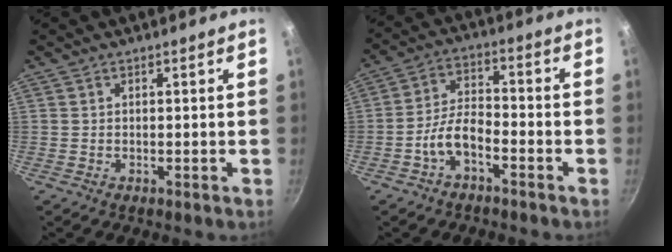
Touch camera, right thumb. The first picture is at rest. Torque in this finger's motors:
{"motor_torque": [-0.16, 0.30, 0.73, -0.95, 0.24]}